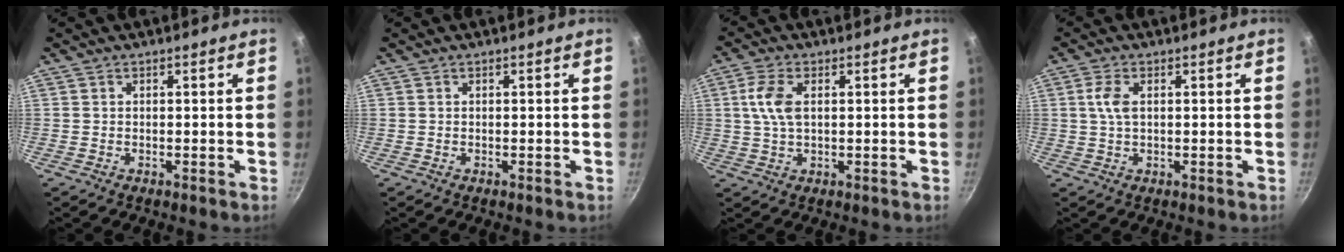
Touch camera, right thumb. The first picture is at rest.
{"total": 0.0}
{"total": 6.2, "force": [1.2, 3.2, 5.1], "torque": [-0.104, 0.005, 0.024]}
{"total": 2.7, "force": [0.2, 1.1, 2.5], "torque": [-0.061, 0.006, 0.002]}